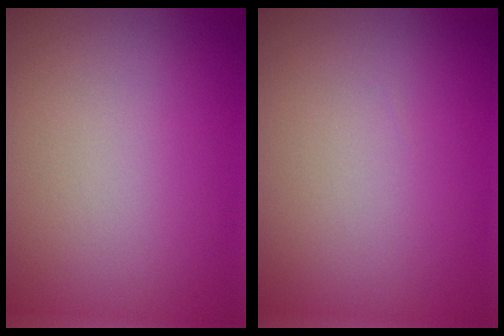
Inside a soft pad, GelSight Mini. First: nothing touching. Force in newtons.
{"total": 0.0}